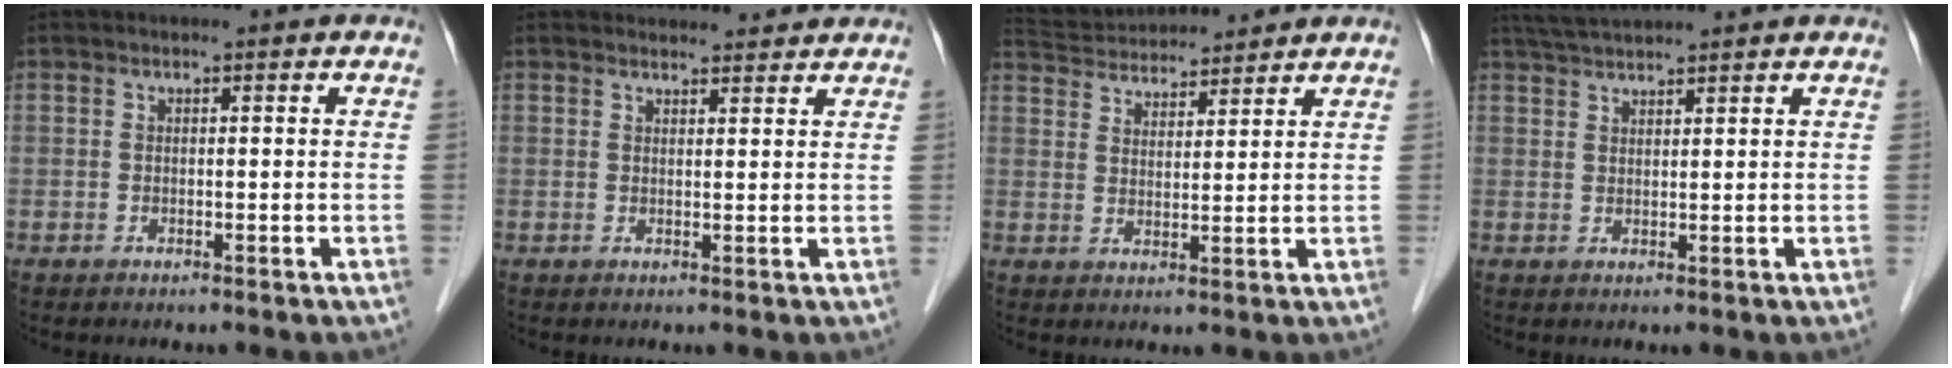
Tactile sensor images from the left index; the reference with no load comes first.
{"total": 5.3, "force": [5.1, 1.0, 0.6], "torque": [-0.005, 0.016, 0.058]}
{"total": 10.2, "force": [9.8, 1.5, 2.3], "torque": [-0.047, 0.031, 0.162]}
{"total": 5.7, "force": [5.3, 0.1, 2.2], "torque": [-0.040, 0.036, 0.096]}